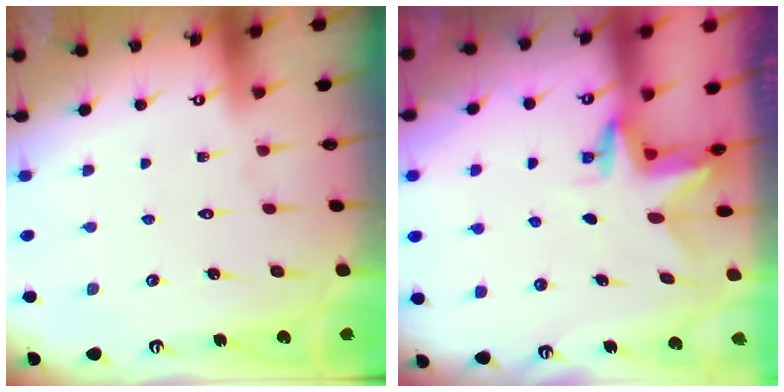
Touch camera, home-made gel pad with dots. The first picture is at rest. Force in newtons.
{"total": 3.1, "press": 3.1, "slide": 0.2}